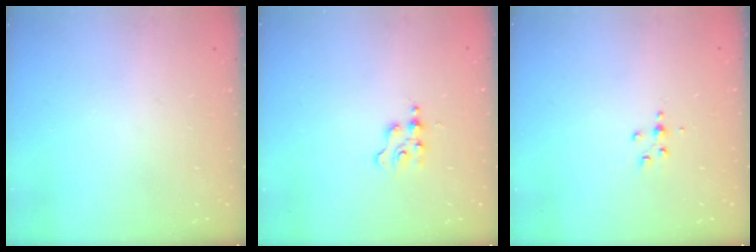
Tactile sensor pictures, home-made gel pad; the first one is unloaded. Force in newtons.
{"total": 1.7, "press": 1.7, "slide": 0.2}
{"total": 3.6, "press": 3.6, "slide": 0.4}